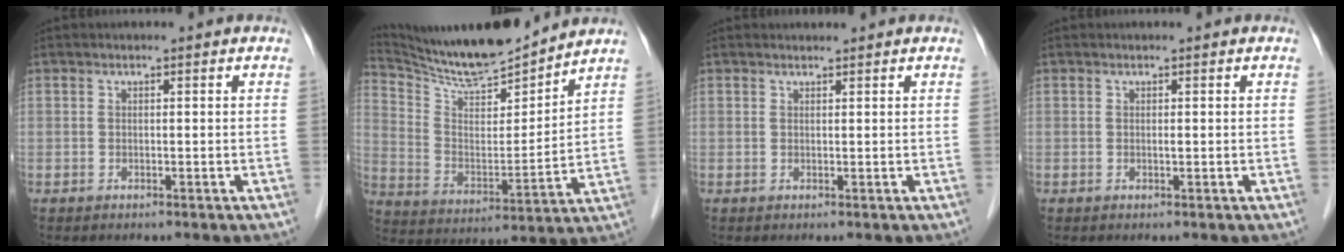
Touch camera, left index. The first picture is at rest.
{"total": 14.6, "force": [14.0, 0.7, 4.0], "torque": [-0.086, -0.004, 0.253]}
{"total": 0.7, "force": [0.7, 0.0, -0.1], "torque": [-0.011, 0.001, 0.014]}
{"total": 0.0}